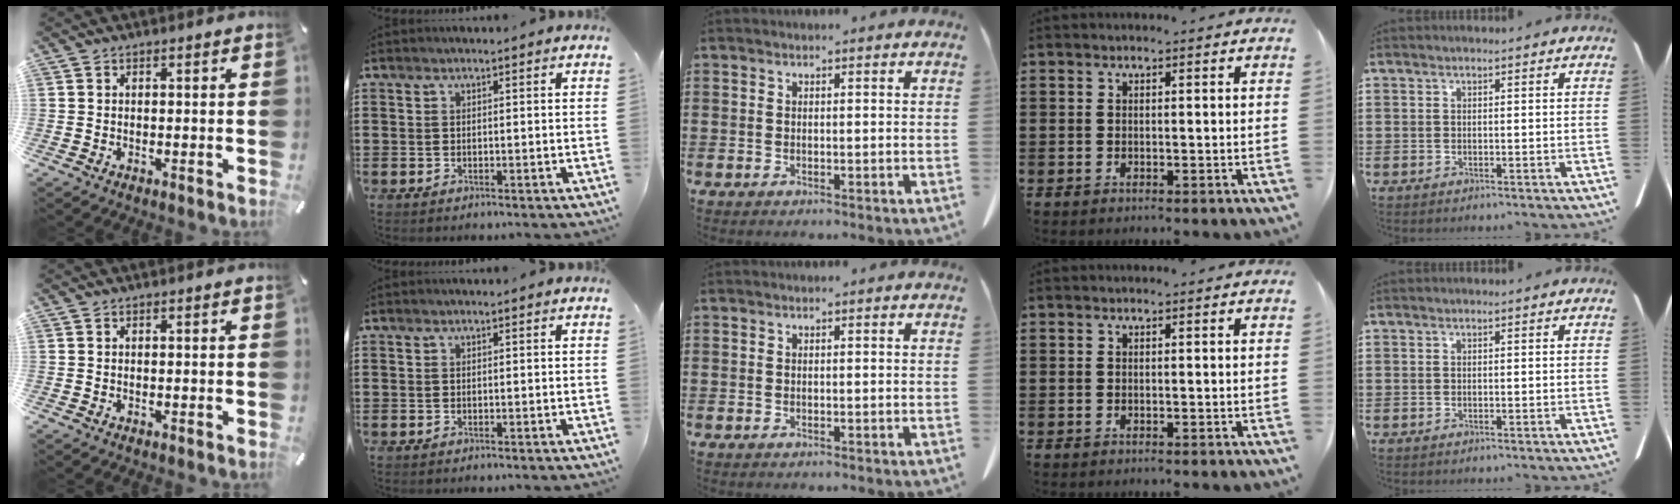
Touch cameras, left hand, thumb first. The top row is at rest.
{}